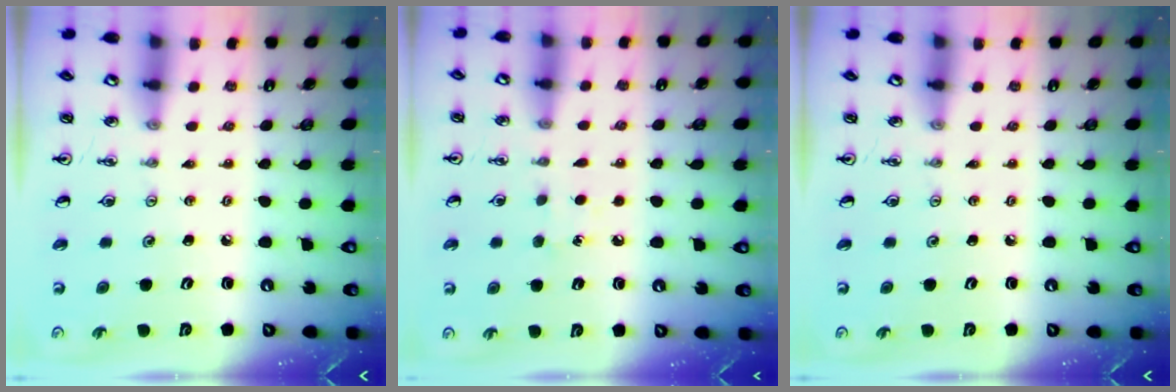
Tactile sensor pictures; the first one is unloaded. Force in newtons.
{"total": 5.2, "press": 5.1, "slide": 0.7}
{"total": 0.0}